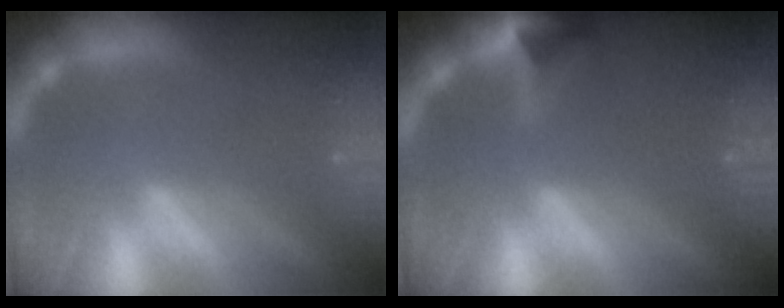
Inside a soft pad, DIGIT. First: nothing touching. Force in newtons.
{"total": 3.9}